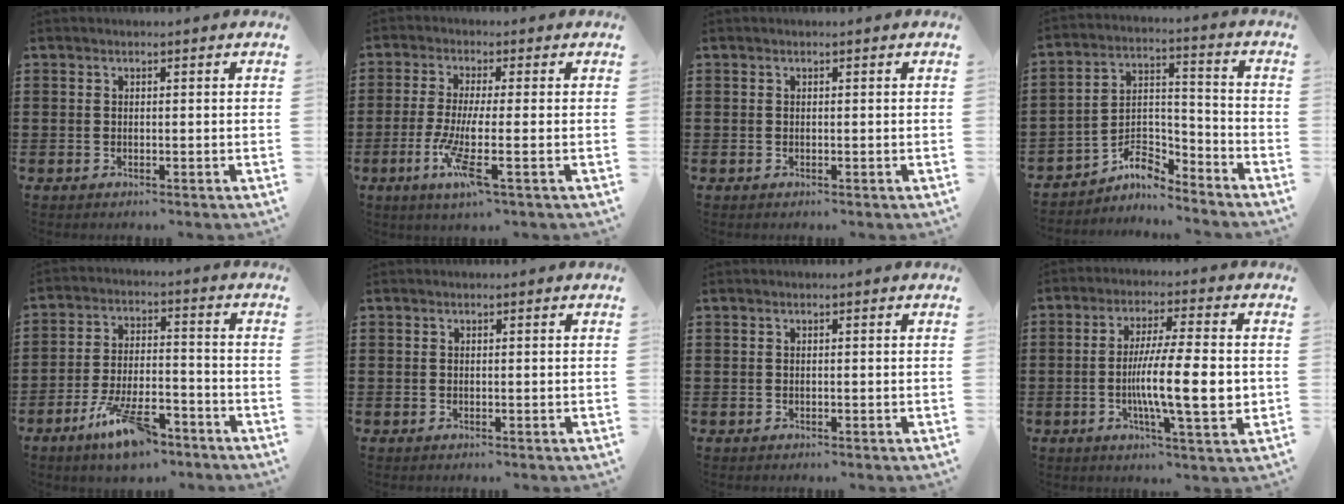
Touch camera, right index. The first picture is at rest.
{"total": 7.7, "force": [-2.5, 0.4, 7.2], "torque": [-0.162, -0.026, -0.051]}
{"total": 0.0}
{"total": 6.8, "force": [-5.9, 2.1, 2.6], "torque": [-0.056, 0.001, -0.117]}
{"total": 10.4, "force": [-7.0, 3.3, 6.9], "torque": [-0.132, 0.016, -0.127]}
{"total": 0.0}
{"total": 0.0}
{"total": 12.3, "force": [-1.2, 2.3, 12.0], "torque": [-0.201, -0.012, -0.023]}